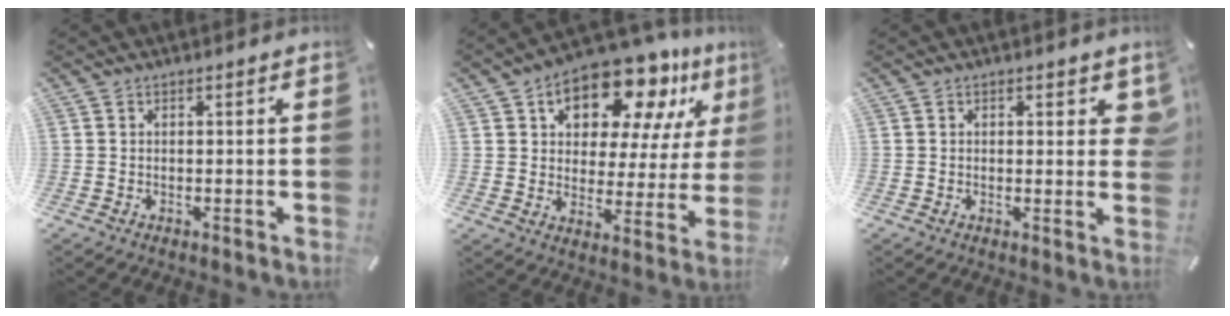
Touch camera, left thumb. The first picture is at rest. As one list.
[{"total": 16.2, "force": [11.2, 8.2, 8.5], "torque": [-0.143, -0.069, 0.191]}, {"total": 3.2, "force": [1.0, 1.6, 2.5], "torque": [-0.018, -0.009, 0.010]}]